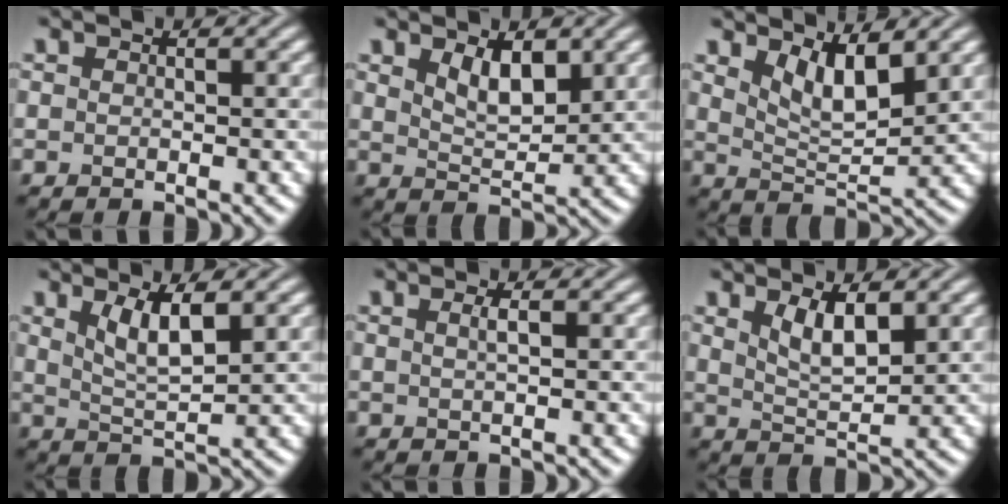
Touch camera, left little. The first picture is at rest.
{"total": 3.3, "force": [1.7, 1.4, 2.5], "torque": [-0.048, -0.005, 0.033]}
{"total": 4.3, "force": [2.4, 1.5, 3.3], "torque": [-0.066, -0.011, 0.045]}
{"total": 3.7, "force": [1.7, 1.0, 3.2], "torque": [-0.063, -0.007, 0.036]}
{"total": 1.2, "force": [0.3, 0.4, 1.1], "torque": [-0.016, 0.004, 0.003]}
{"total": 3.4, "force": [1.7, 1.1, 2.7], "torque": [-0.056, -0.006, 0.036]}